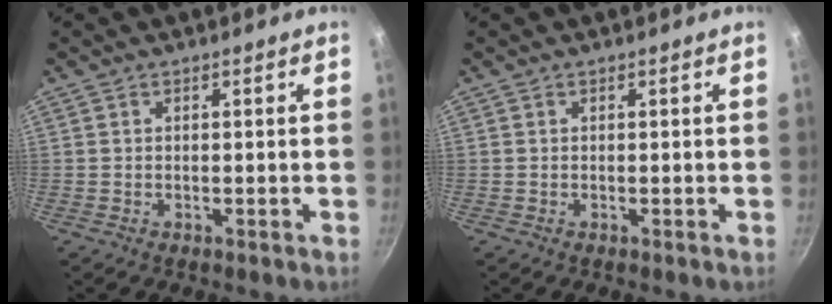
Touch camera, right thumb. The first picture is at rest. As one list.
[{"total": 0.0}]